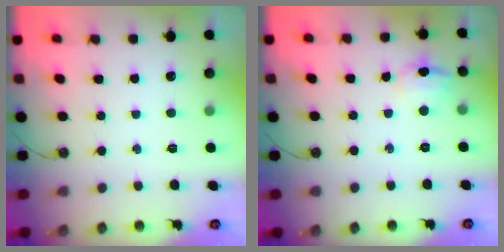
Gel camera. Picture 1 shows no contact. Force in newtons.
{"total": 6.9, "press": 6.7, "slide": 1.2}